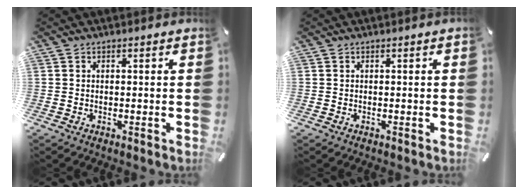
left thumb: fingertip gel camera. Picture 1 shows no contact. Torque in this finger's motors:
{"motor_torque": [0.56, 0.44, 0.29, -0.12, 0.00]}